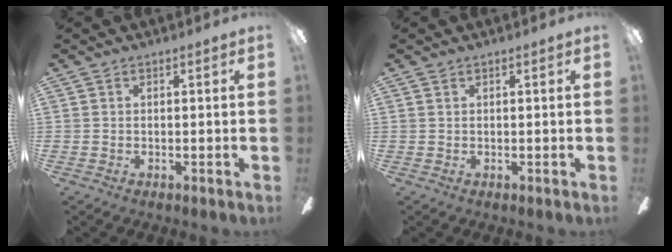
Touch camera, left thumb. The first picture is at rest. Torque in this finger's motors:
{"motor_torque": [0.06, -0.03, -0.01, 0.15, 0.06]}